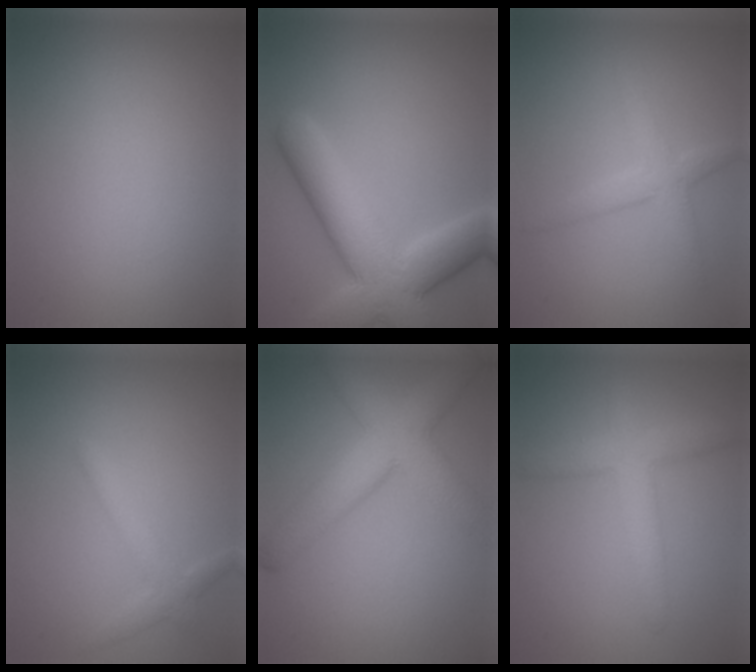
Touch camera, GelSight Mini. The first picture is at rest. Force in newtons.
{"total": 9.0, "press": 9.0, "slide": 0.6}
{"total": 2.6, "press": 2.6, "slide": 0.1}
{"total": 2.2, "press": 2.2, "slide": 0.1}
{"total": 6.8, "press": 6.8, "slide": 0.3}
{"total": 3.9, "press": 3.9, "slide": 0.1}